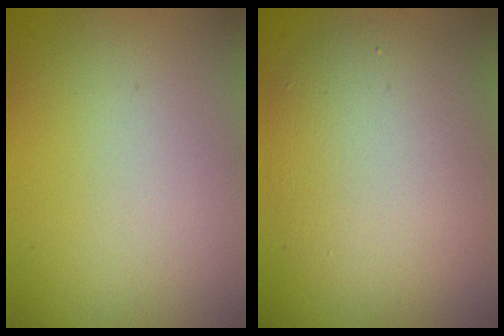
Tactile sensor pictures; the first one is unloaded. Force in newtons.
{"total": 6.7, "press": 6.7, "slide": 0.8}